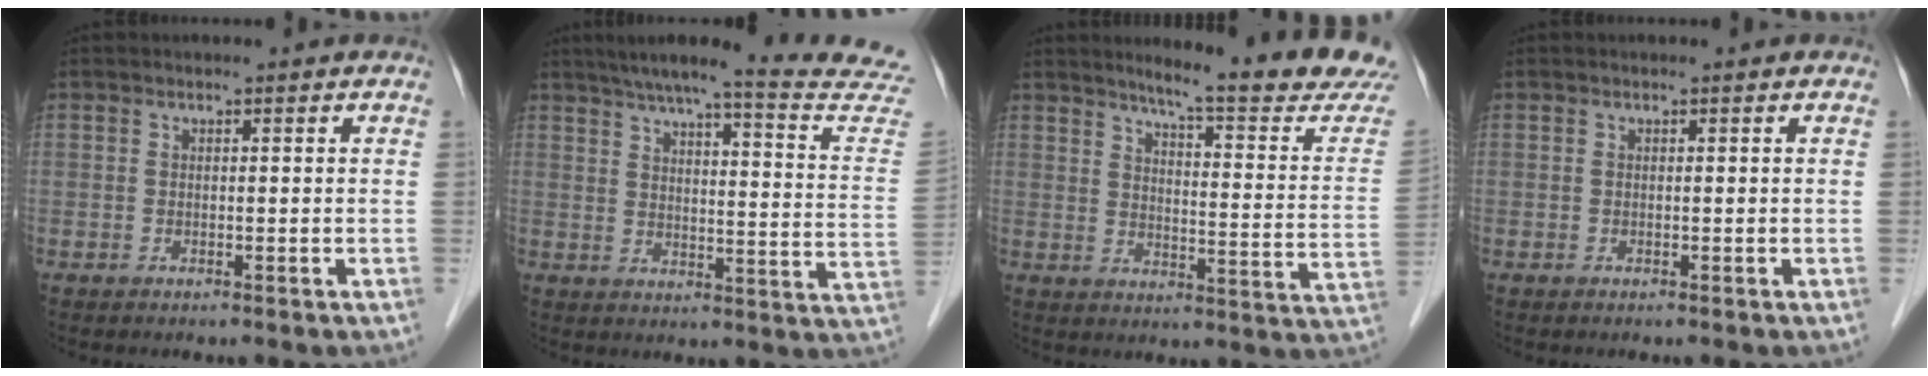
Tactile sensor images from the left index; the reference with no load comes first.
{"total": 23.9, "force": [21.7, 0.0, 10.0], "torque": [-0.140, -0.074, 0.257]}
{"total": 18.5, "force": [16.8, -0.8, 7.9], "torque": [-0.109, -0.096, 0.198]}
{"total": 0.0}